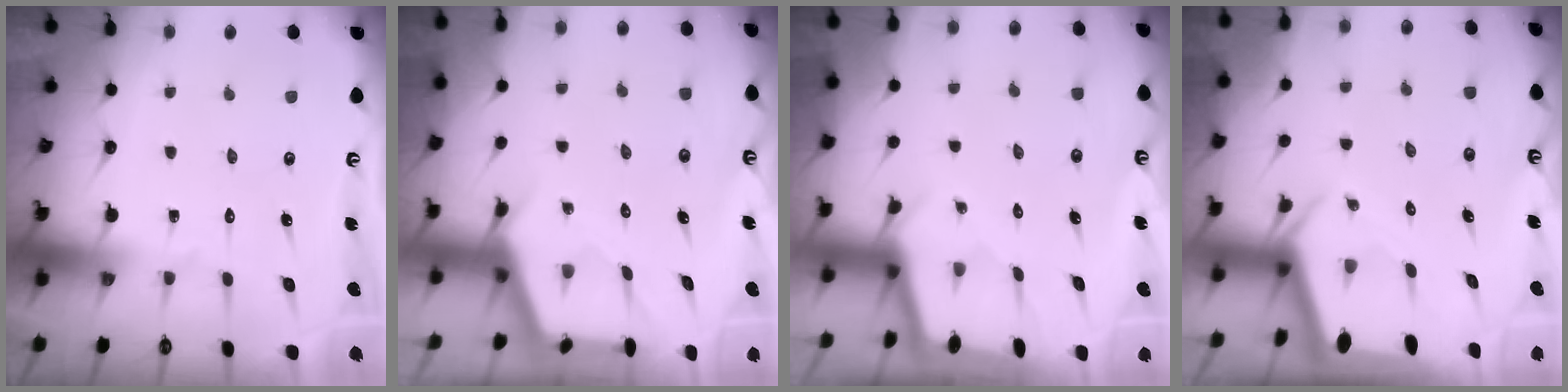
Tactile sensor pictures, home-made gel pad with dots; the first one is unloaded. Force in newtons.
{"total": 2.7, "press": 2.7, "slide": 0.3}
{"total": 1.6, "press": 1.6, "slide": 0.2}
{"total": 3.4, "press": 3.4, "slide": 0.3}